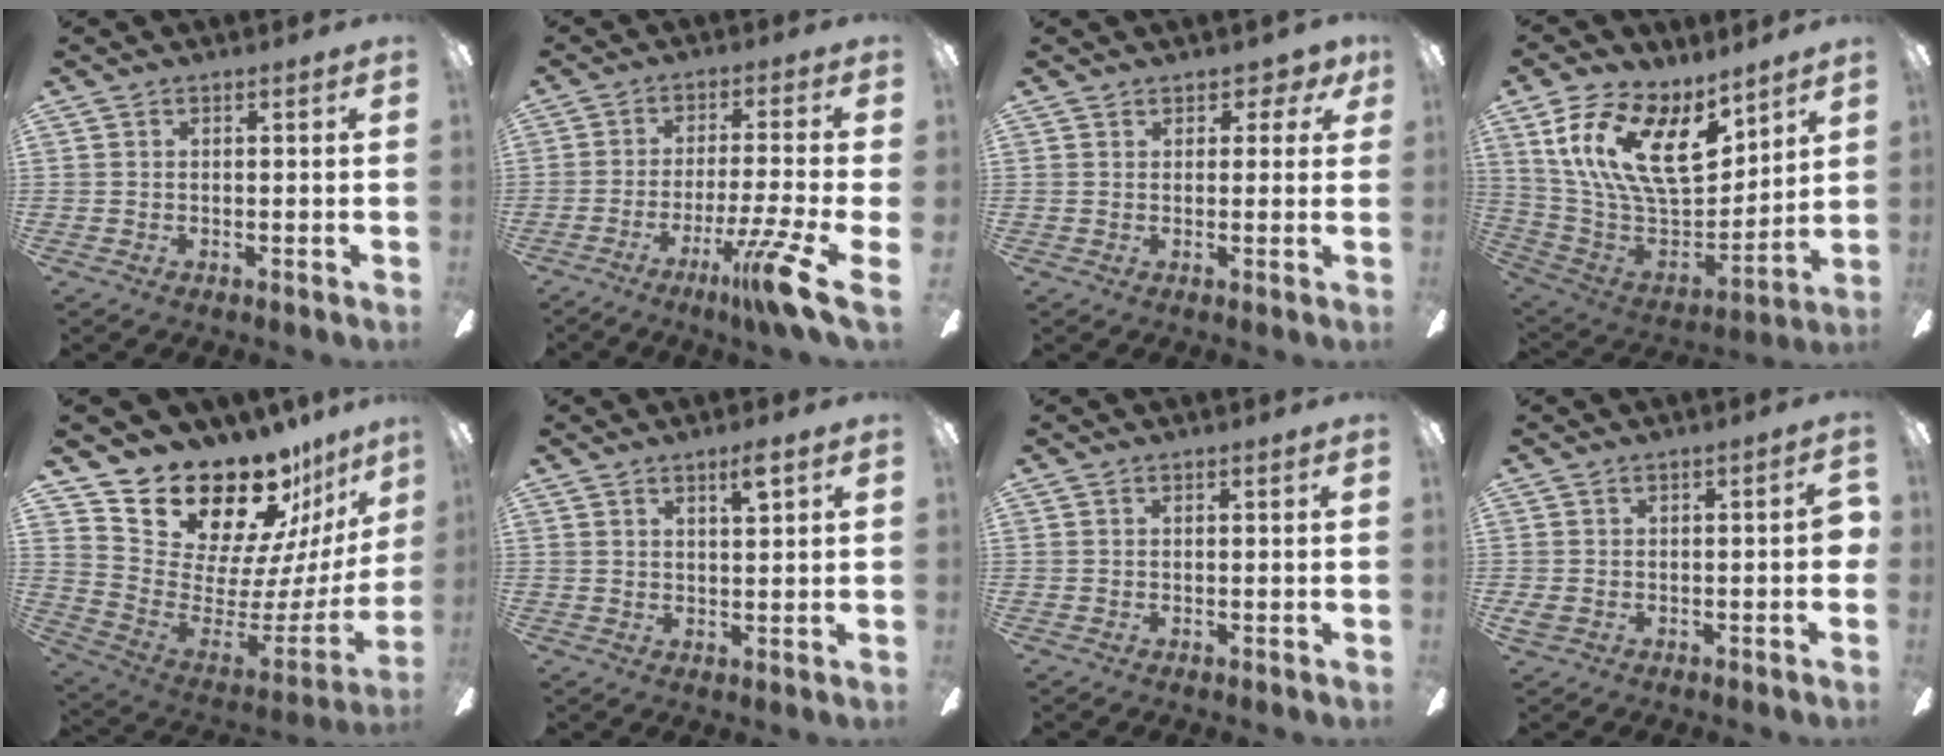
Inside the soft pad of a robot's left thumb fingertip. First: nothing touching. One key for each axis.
{"total": 13.2, "fx": -6.6, "fy": 0.1, "fz": 11.4, "tx": -0.187, "ty": 0.014, "tz": -0.102}
{"total": 3.0, "fx": 1.8, "fy": 1.8, "fz": 1.6, "tx": -0.011, "ty": -0.004, "tz": 0.029}
{"total": 22.6, "fx": 10.5, "fy": 11.9, "fz": 16.2, "tx": -0.308, "ty": -0.057, "tz": 0.188}
{"total": 21.2, "fx": 18.6, "fy": 8.0, "fz": 6.5, "tx": -0.102, "ty": -0.163, "tz": 0.343}
{"total": 3.9, "fx": 2.6, "fy": 0.5, "fz": 2.9, "tx": -0.046, "ty": -0.006, "tz": 0.039}
{"total": 0.0}
{"total": 4.9, "fx": -0.9, "fy": 2.1, "fz": 4.3, "tx": -0.075, "ty": 0.008, "tz": -0.013}